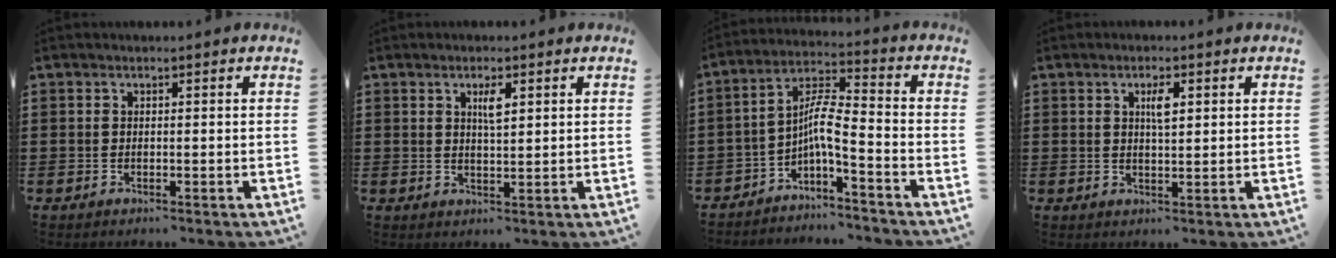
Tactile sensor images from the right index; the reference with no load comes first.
{"total": 2.8, "force": [1.2, 0.7, 2.4], "torque": [-0.043, 0.001, 0.016]}
{"total": 6.0, "force": [-2.9, 0.6, 5.2], "torque": [-0.106, -0.010, -0.064]}
{"total": 3.0, "force": [1.0, 0.9, 2.7], "torque": [-0.047, 0.003, 0.012]}